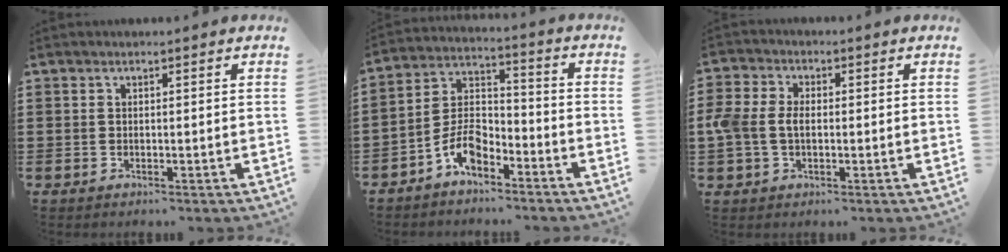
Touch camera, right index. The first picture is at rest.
{"total": 6.9, "force": [-4.7, 3.4, 3.7], "torque": [-0.092, 0.009, -0.095]}
{"total": 4.6, "force": [-0.5, 3.3, 3.1], "torque": [-0.093, -0.001, -0.020]}